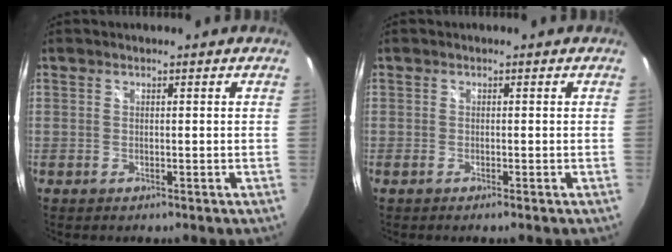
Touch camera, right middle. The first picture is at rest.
{"total": 0.7, "force": [-0.6, -0.2, 0.4], "torque": [-0.006, -0.001, -0.012]}